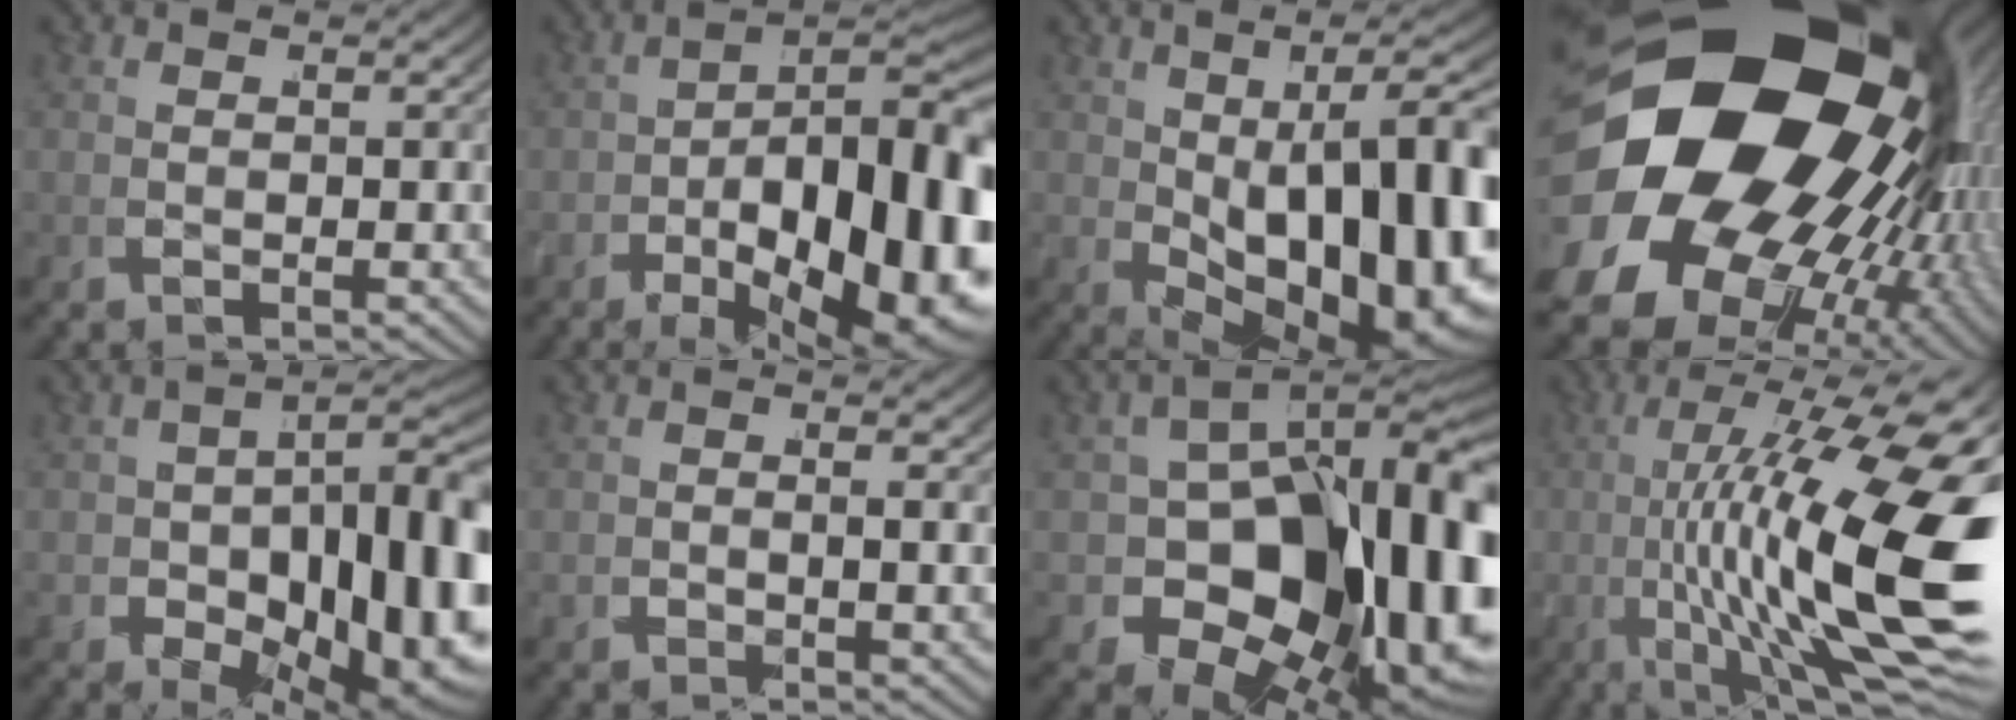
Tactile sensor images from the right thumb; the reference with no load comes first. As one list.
[{"total": 17.9, "force": [-4.6, 10.2, 14.0], "torque": [-0.206, -0.062, -0.037]}, {"total": 18.4, "force": [-2.8, 10.4, 14.9], "torque": [-0.214, -0.047, 0.001]}, {"total": 38.4, "force": [-0.7, 27.8, 26.4], "torque": [-0.408, -0.061, -0.015]}, {"total": 14.7, "force": [-3.6, 8.8, 11.2], "torque": [-0.166, -0.049, -0.023]}, {"total": 0.6, "force": [-0.2, -0.1, 0.6], "torque": [-0.002, 0.002, -0.003]}, {"total": 22.9, "force": [-4.0, 15.0, 16.8], "torque": [-0.261, -0.079, -0.022]}, {"total": 17.8, "force": [-0.8, 8.0, 15.9], "torque": [-0.260, -0.036, 0.004]}]